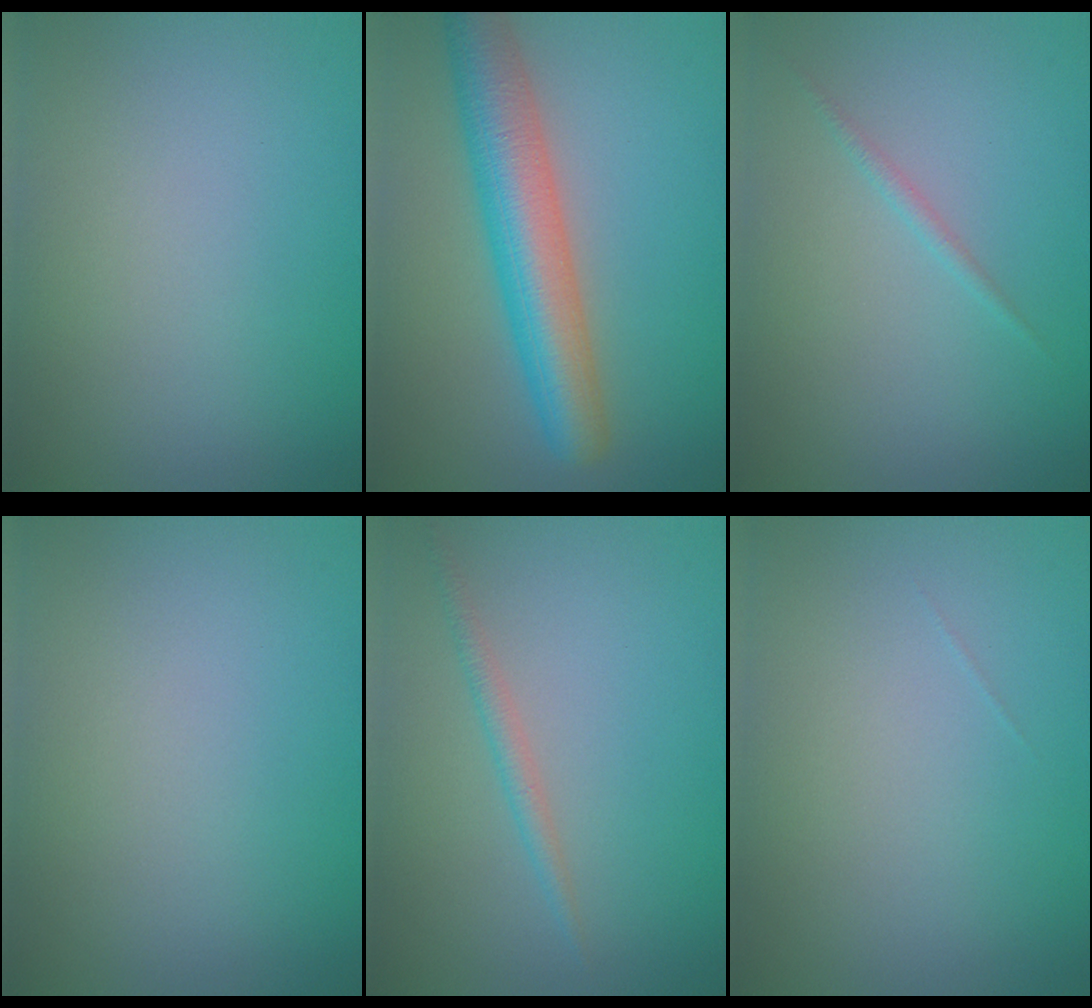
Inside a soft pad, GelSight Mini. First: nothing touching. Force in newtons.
{"total": 7.1, "press": 7.1, "slide": 0.2}
{"total": 0.7, "press": 0.7, "slide": 0.1}
{"total": 0.0}
{"total": 1.3, "press": 1.3, "slide": 0.0}
{"total": 0.0}